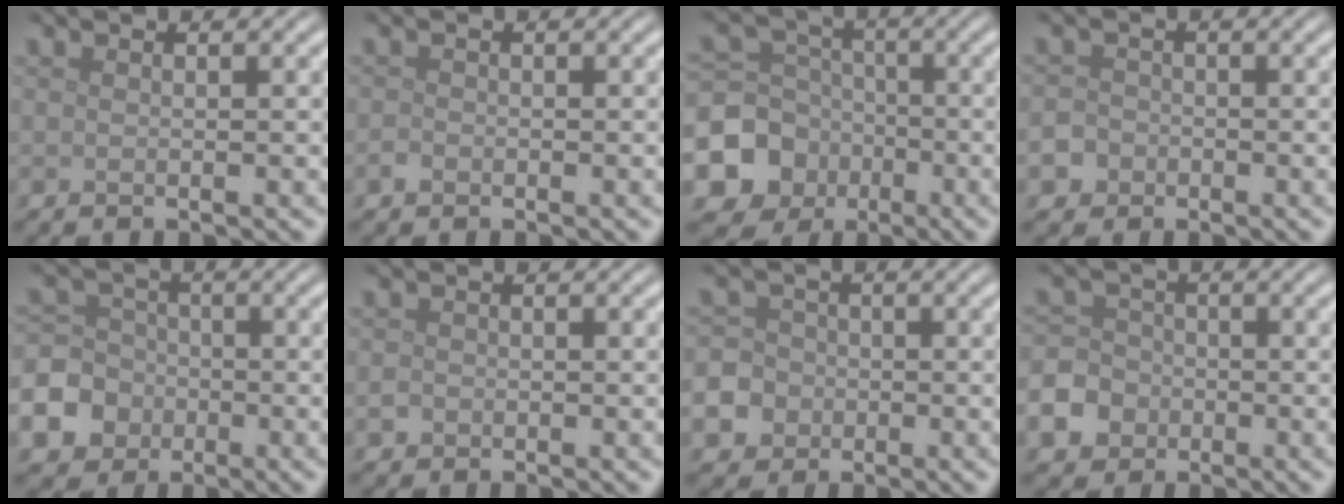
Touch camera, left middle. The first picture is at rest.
{"total": 0.7, "force": [-0.4, 0.5, 0.3], "torque": [-0.005, -0.002, -0.010]}
{"total": 7.7, "force": [-3.0, 6.8, 2.2], "torque": [-0.057, -0.008, -0.077]}
{"total": 3.4, "force": [-1.8, 2.8, 0.7], "torque": [0.001, -0.004, -0.038]}
{"total": 8.0, "force": [-3.5, 6.9, 2.0], "torque": [-0.047, -0.021, -0.088]}
{"total": 0.7, "force": [-0.3, 0.6, 0.2], "torque": [-0.002, -0.003, -0.008]}
{"total": 8.5, "force": [-3.7, 7.4, 2.1], "torque": [-0.057, -0.025, -0.091]}
{"total": 6.0, "force": [-2.9, 5.0, 1.6], "torque": [-0.030, -0.014, -0.068]}